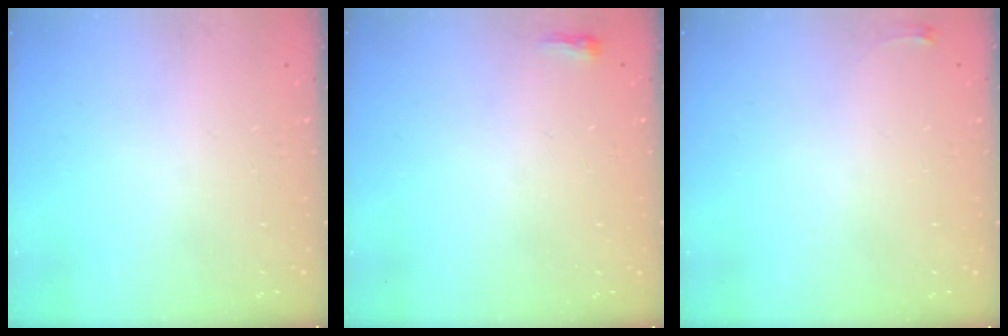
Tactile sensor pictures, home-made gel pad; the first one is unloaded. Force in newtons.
{"total": 2.3, "press": 2.2, "slide": 0.7}
{"total": 2.6, "press": 2.6, "slide": 0.6}